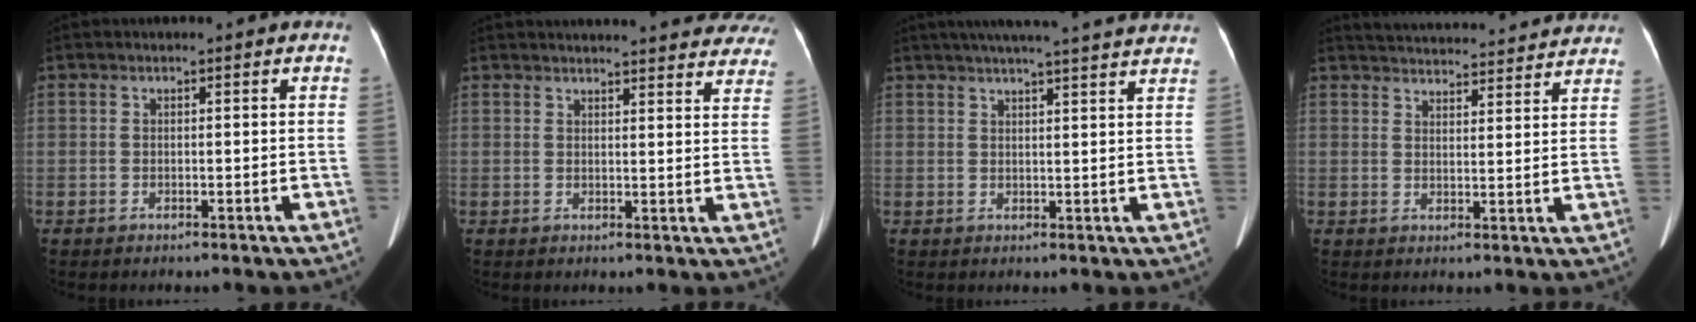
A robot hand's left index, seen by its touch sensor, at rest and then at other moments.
{"total": 27.1, "force": [25.4, 5.0, 8.2], "torque": [-0.117, -0.044, 0.285]}
{"total": 20.3, "force": [18.2, 0.8, 9.1], "torque": [-0.139, 0.023, 0.227]}
{"total": 21.8, "force": [20.9, 3.5, 5.3], "torque": [-0.085, 0.003, 0.262]}